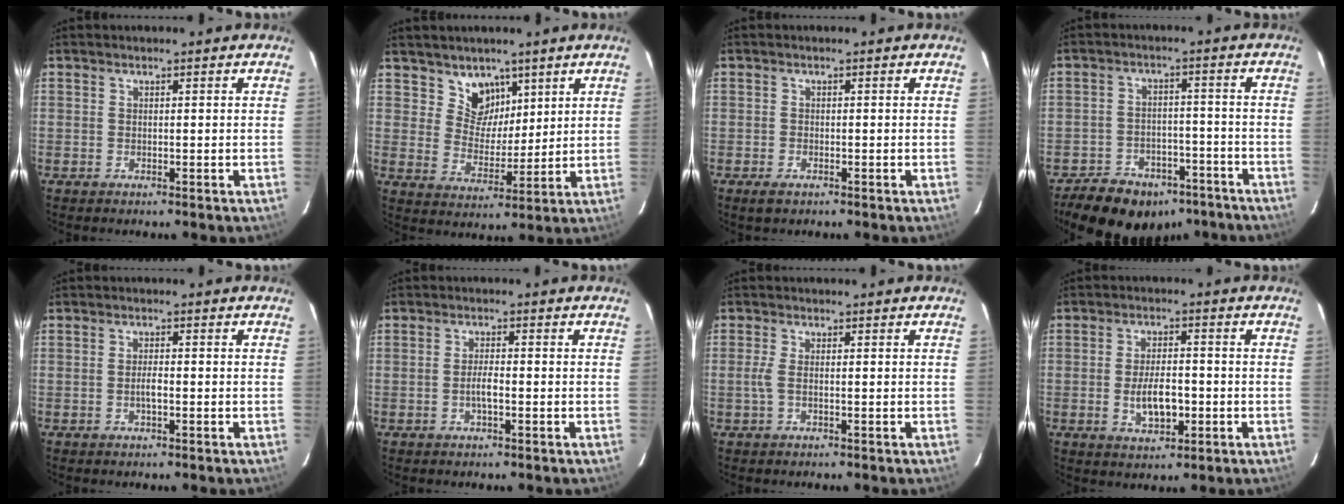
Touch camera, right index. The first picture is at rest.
{"total": 6.8, "force": [4.5, 4.9, 1.3], "torque": [-0.009, -0.008, 0.085]}
{"total": 1.9, "force": [-1.3, 1.0, 1.1], "torque": [-0.022, -0.005, -0.025]}
{"total": 17.1, "force": [-12.8, 9.3, 6.4], "torque": [-0.147, 0.027, -0.164]}
{"total": 2.0, "force": [-0.6, 0.5, 1.8], "torque": [-0.035, 0.002, -0.012]}
{"total": 2.6, "force": [-0.8, 0.5, 2.4], "torque": [-0.047, 0.001, -0.016]}
{"total": 2.5, "force": [-0.5, 0.4, 2.4], "torque": [-0.049, -0.002, -0.010]}
{"total": 7.0, "force": [-1.7, 3.3, 6.0], "torque": [-0.116, -0.001, -0.022]}